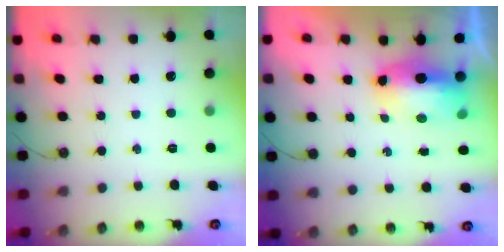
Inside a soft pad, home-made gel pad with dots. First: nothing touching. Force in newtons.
{"total": 9.4, "press": 9.2, "slide": 2.2}